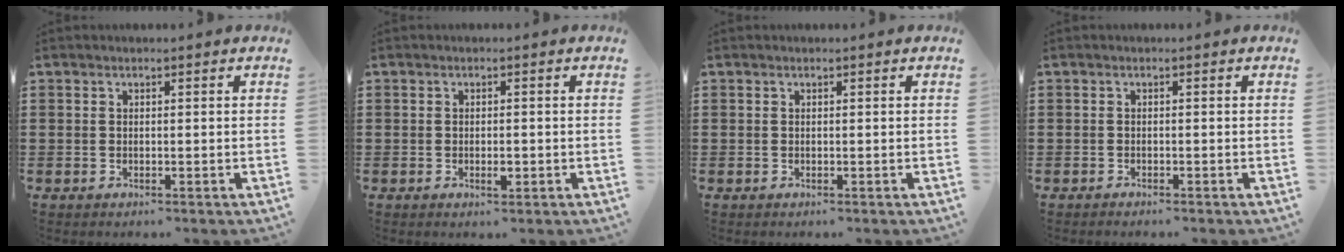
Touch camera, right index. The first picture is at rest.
{"total": 1.8, "force": [-0.6, 0.6, 1.6], "torque": [-0.029, -0.002, -0.009]}
{"total": 0.0}
{"total": 0.7, "force": [-0.7, 0.0, 0.0], "torque": [-0.001, -0.003, -0.014]}